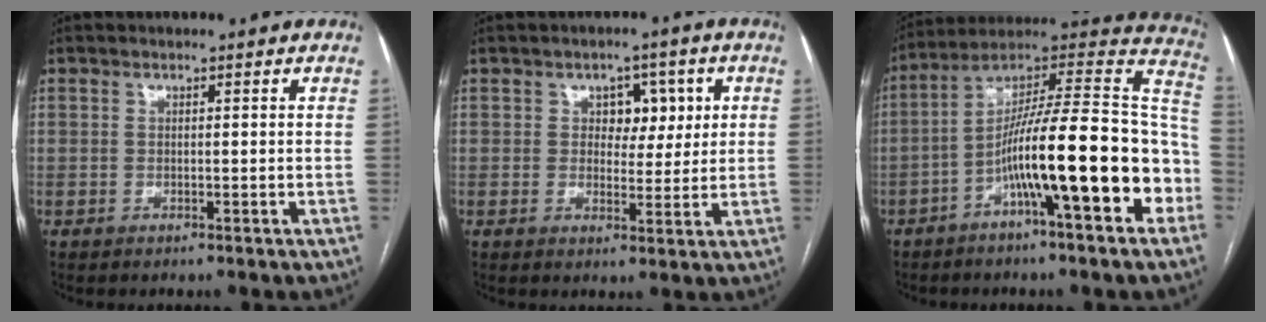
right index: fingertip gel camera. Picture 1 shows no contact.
{"total": 5.4, "force": [1.5, 3.7, 3.7], "torque": [-0.038, 0.014, 0.024]}
{"total": 22.4, "force": [-6.4, 2.6, 21.3], "torque": [-0.269, 0.032, -0.100]}